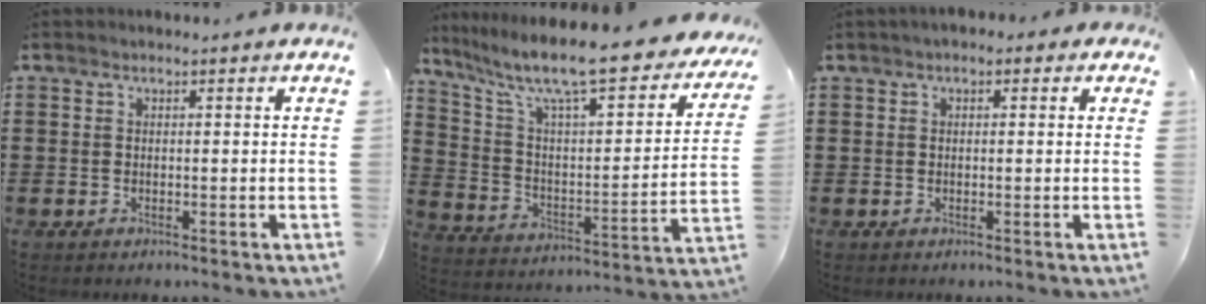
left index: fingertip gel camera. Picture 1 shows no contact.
{"total": 11.2, "force": [9.3, 1.0, 6.2], "torque": [-0.151, -0.070, 0.152]}
{"total": 1.3, "force": [0.1, 0.9, 0.9], "torque": [-0.019, 0.008, -0.001]}